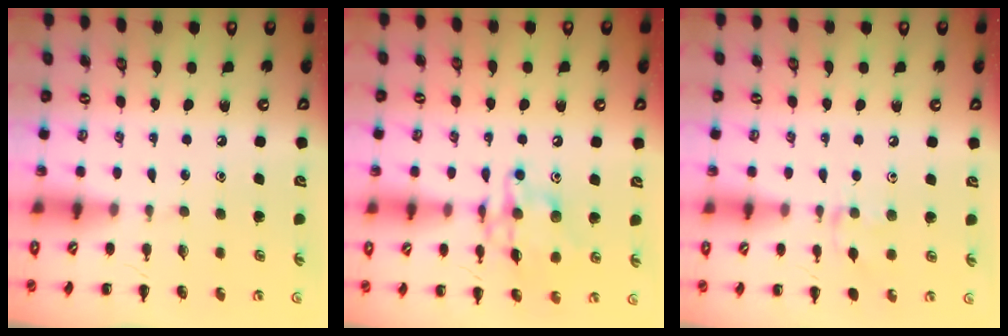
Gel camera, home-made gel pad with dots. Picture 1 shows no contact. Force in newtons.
{"total": 13.7, "press": 13.6, "slide": 0.8}
{"total": 4.4, "press": 4.3, "slide": 1.0}